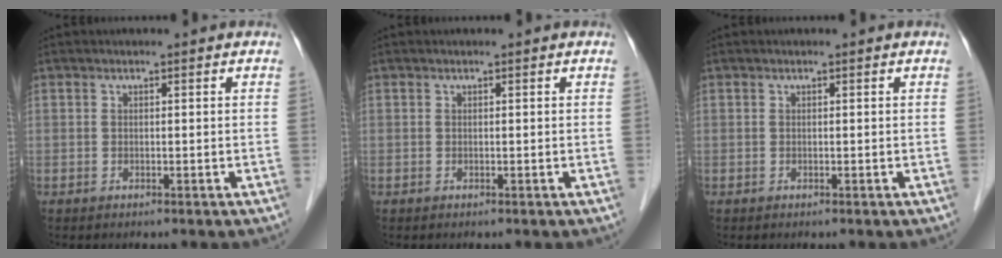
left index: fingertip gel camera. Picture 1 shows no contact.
{"total": 0.0}
{"total": 0.0}